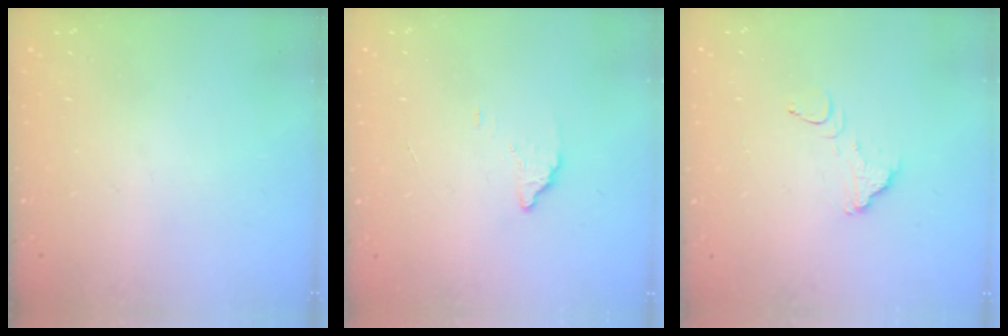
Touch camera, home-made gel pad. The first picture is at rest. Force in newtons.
{"total": 2.0, "press": 2.0, "slide": 0.1}
{"total": 2.9, "press": 2.9, "slide": 0.1}